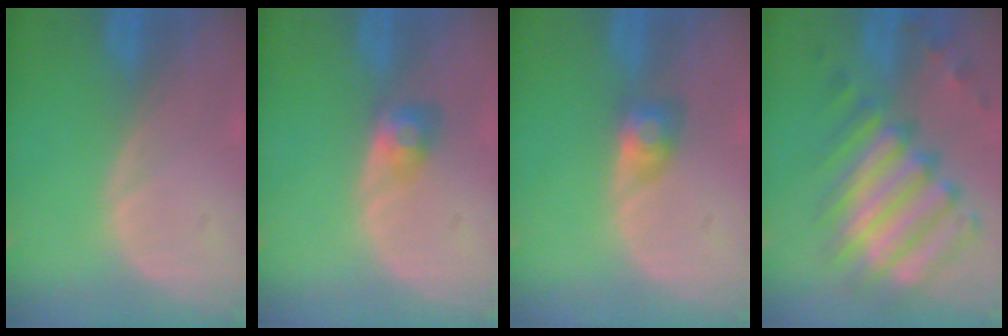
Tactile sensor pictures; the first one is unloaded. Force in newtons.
{"total": 3.0, "press": 2.5, "slide": 1.5}
{"total": 3.1, "press": 2.7, "slide": 1.4}
{"total": 11.7, "press": 10.3, "slide": 5.6}